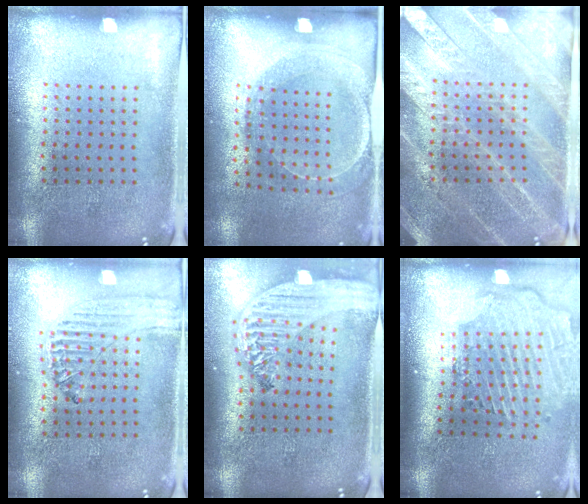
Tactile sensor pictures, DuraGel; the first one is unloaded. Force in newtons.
{"total": 1.5, "press": 1.5, "slide": 0.4}
{"total": 3.6, "press": 3.4, "slide": 1.4}
{"total": 0.5, "press": 0.5, "slide": 0.2}
{"total": 2.7, "press": 2.2, "slide": 1.5}
{"total": 2.8, "press": 2.3, "slide": 1.7}